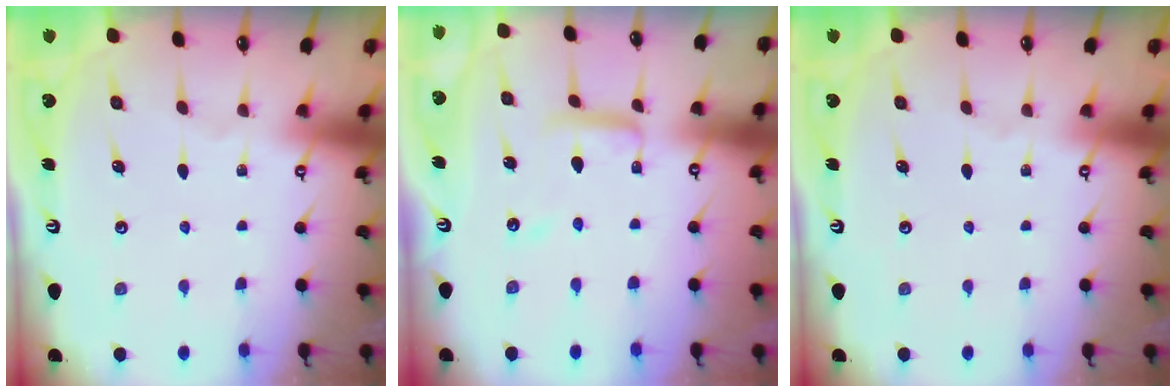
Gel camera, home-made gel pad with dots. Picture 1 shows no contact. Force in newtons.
{"total": 9.1, "press": 9.1, "slide": 0.7}
{"total": 0.0}